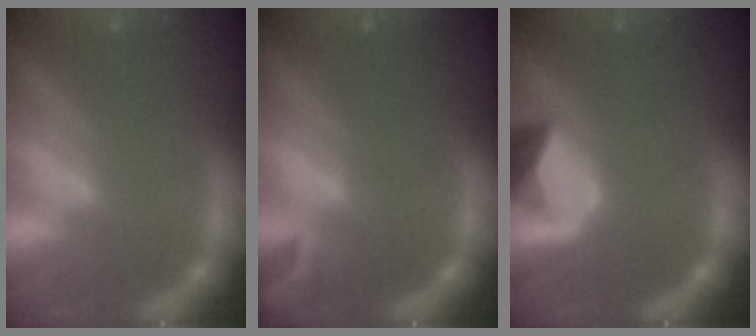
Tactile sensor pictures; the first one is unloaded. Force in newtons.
{"total": 1.9}
{"total": 5.4}